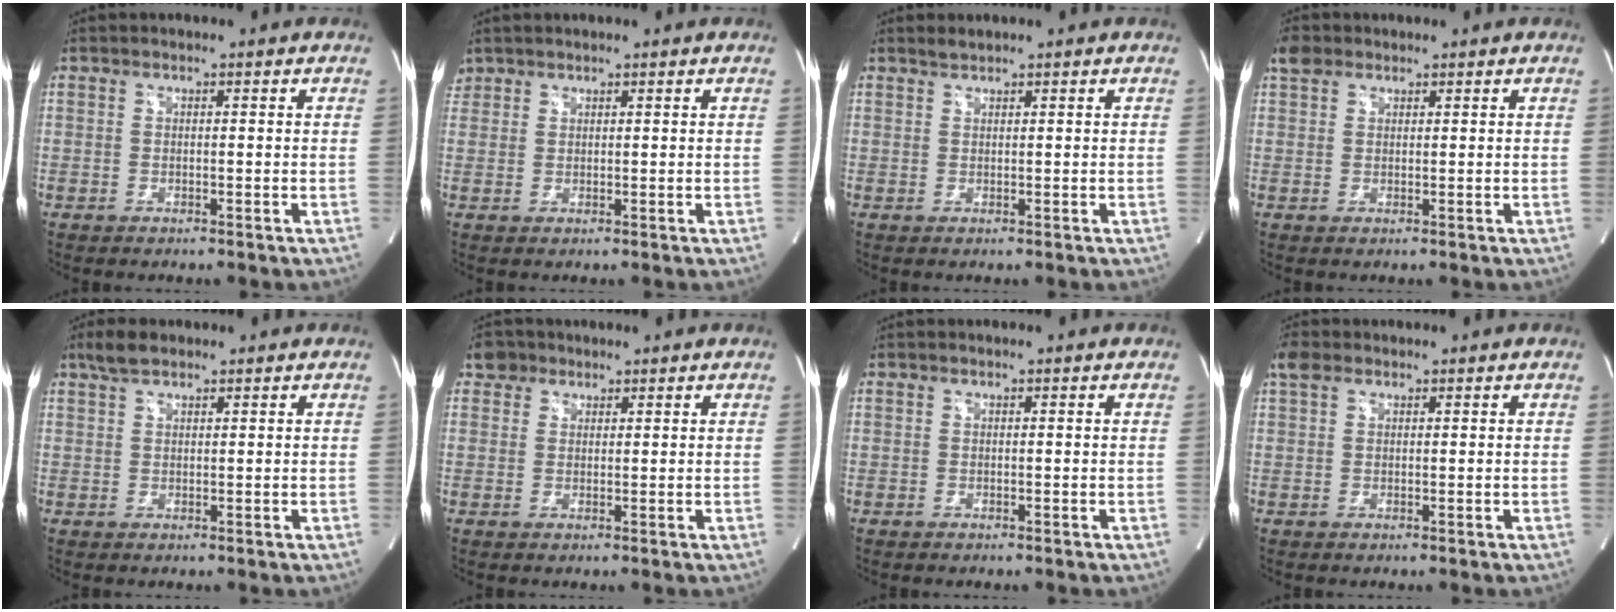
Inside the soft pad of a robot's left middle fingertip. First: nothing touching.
{"total": 2.1, "force": [1.6, 1.3, 0.0], "torque": [0.001, 0.013, 0.032]}
{"total": 0.9, "force": [0.9, 0.0, 0.1], "torque": [-0.009, 0.003, 0.021]}
{"total": 2.8, "force": [1.9, 1.8, 0.9], "torque": [-0.024, 0.019, 0.037]}
{"total": 3.1, "force": [2.3, 1.1, 1.6], "torque": [-0.042, 0.009, 0.047]}
{"total": 2.6, "force": [1.7, 2.0, 0.2], "torque": [-0.001, 0.011, 0.024]}
{"total": 0.0}
{"total": 2.4, "force": [1.6, 1.4, 1.2], "torque": [-0.033, 0.023, 0.034]}